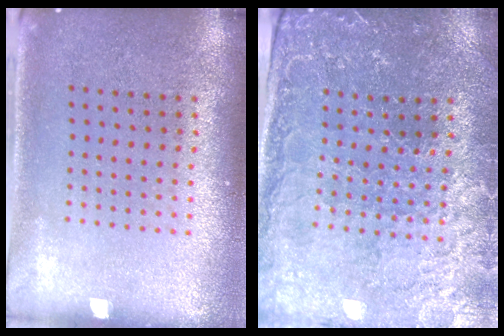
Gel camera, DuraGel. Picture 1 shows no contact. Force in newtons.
{"total": 1.5, "press": 1.4, "slide": 0.5}